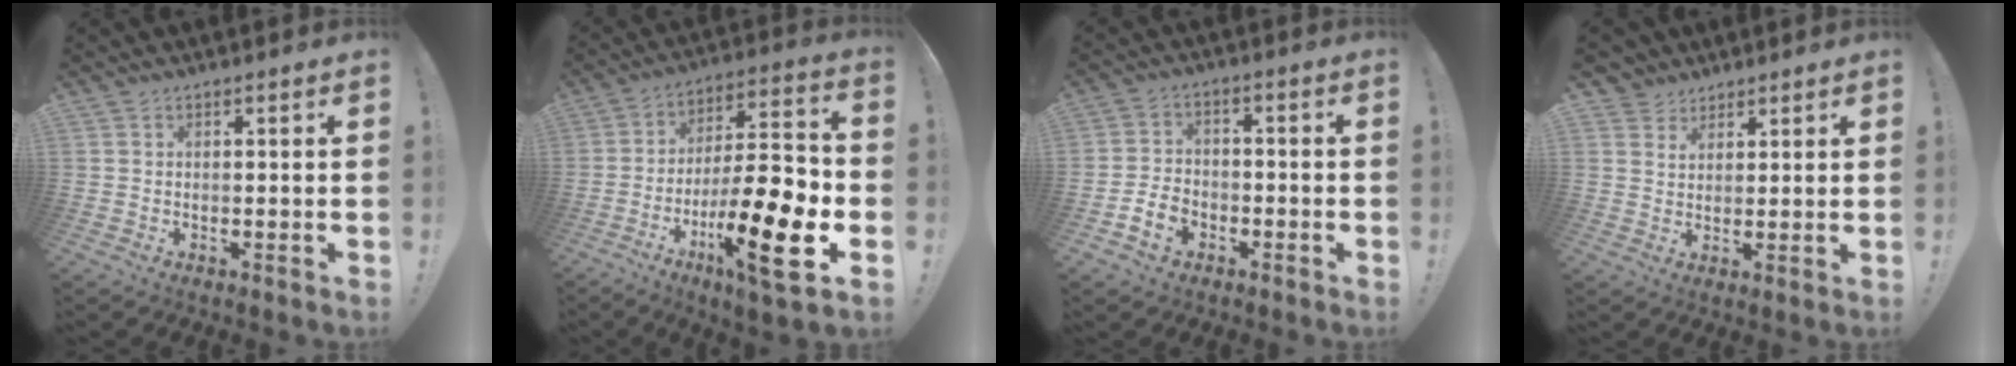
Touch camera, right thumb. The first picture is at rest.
{"total": 22.6, "force": [-8.5, 5.4, 20.2], "torque": [-0.333, 0.041, -0.133]}
{"total": 6.9, "force": [-4.0, 4.7, 3.0], "torque": [-0.057, 0.021, -0.072]}
{"total": 4.0, "force": [2.9, 2.7, 0.0], "torque": [-0.004, -0.021, 0.055]}